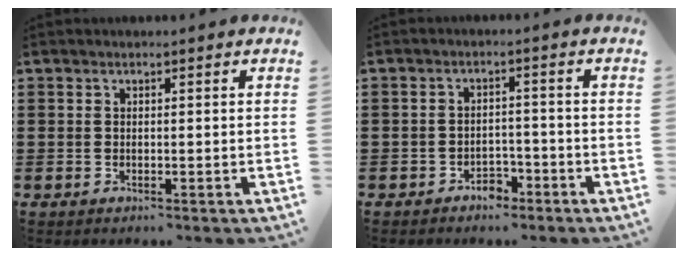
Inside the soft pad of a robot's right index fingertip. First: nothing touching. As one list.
[{"total": 2.6, "force": [-2.3, 1.1, 0.6], "torque": [-0.018, 0.002, -0.047]}]